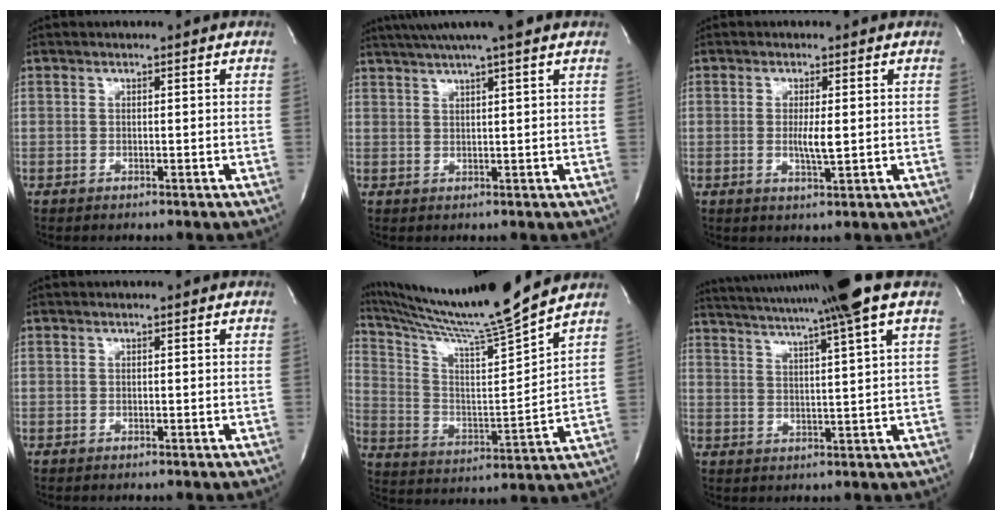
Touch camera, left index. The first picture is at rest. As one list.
[{"total": 9.2, "force": [7.3, -0.5, 5.6], "torque": [-0.096, 0.030, 0.099]}, {"total": 3.0, "force": [0.0, 0.3, 3.0], "torque": [-0.059, -0.006, 0.001]}, {"total": 0.0}, {"total": 17.1, "force": [15.6, -2.8, 6.4], "torque": [-0.132, -0.043, 0.262]}, {"total": 16.7, "force": [13.5, -2.2, 9.6], "torque": [-0.171, -0.011, 0.191]}]